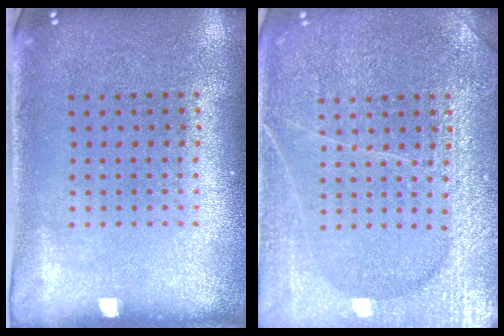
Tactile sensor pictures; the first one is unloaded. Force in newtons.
{"total": 4.0, "press": 3.9, "slide": 0.5}